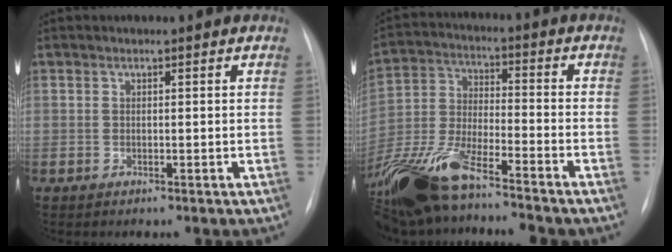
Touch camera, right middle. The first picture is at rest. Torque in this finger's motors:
{"motor_torque": [1.09, -1.05, 0.34, 0.20]}